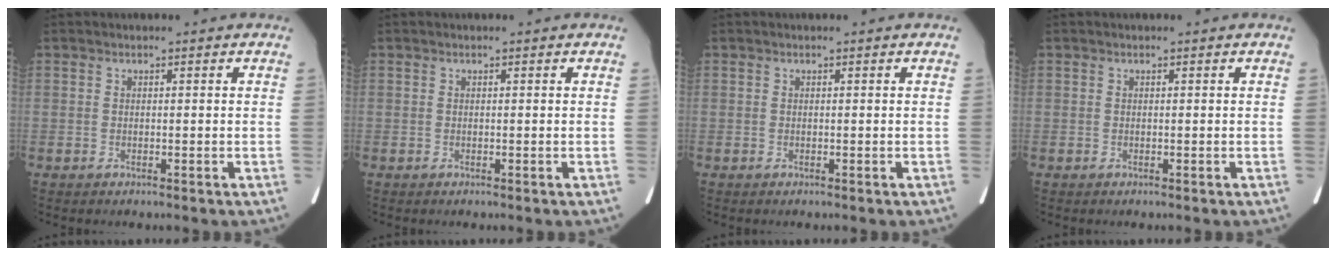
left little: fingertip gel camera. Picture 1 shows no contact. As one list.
[{"total": 0.0}, {"total": 0.0}, {"total": 0.0}]